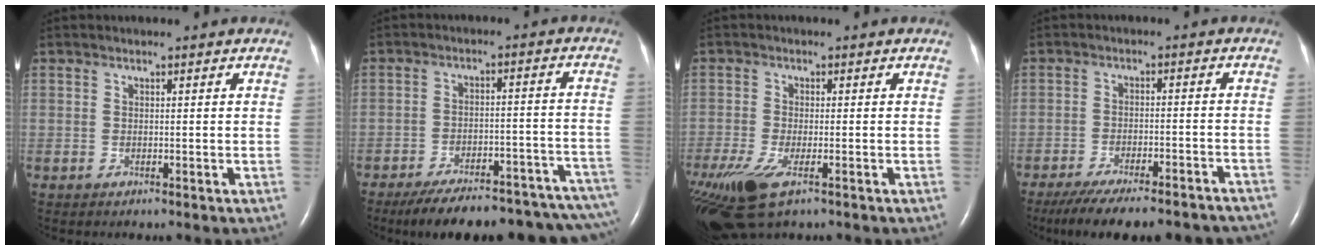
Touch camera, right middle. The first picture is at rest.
{"total": 24.3, "force": [-20.7, 4.8, 11.7], "torque": [-0.117, 0.003, -0.266]}
{"total": 13.1, "force": [-7.9, 5.0, 9.2], "torque": [-0.229, -0.038, -0.136]}
{"total": 21.0, "force": [-18.4, 4.4, 9.3], "torque": [-0.135, -0.016, -0.240]}